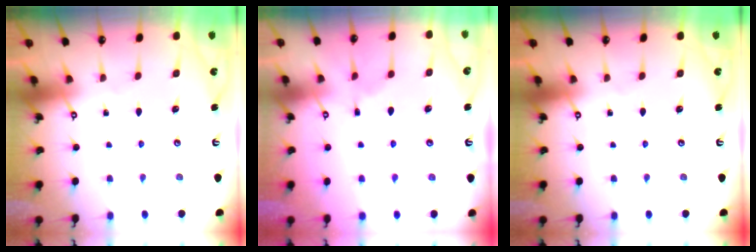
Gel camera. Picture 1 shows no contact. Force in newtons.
{"total": 1.7, "press": 1.0, "slide": 1.3}
{"total": 0.0}